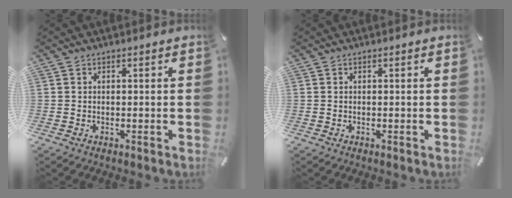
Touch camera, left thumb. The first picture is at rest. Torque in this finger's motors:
{"motor_torque": [-0.10, 0.10, -0.06, 0.06, 0.00]}